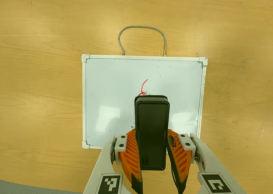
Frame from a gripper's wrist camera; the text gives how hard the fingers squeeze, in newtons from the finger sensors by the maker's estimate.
{"total": 9.5, "left": 7.3, "right": 11.8}